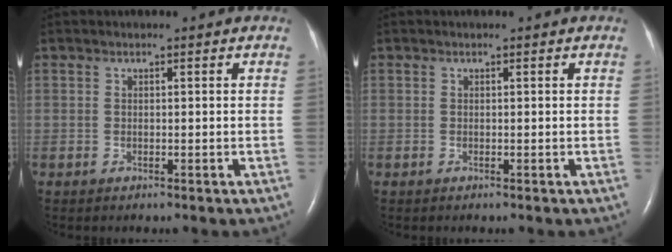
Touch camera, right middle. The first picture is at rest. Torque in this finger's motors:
{"motor_torque": [-0.07, 0.01, -0.01, -0.01]}